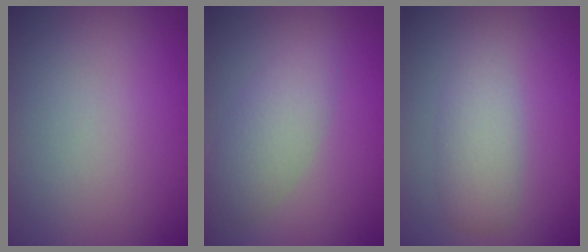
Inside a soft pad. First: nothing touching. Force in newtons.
{"total": 3.3, "press": 3.3, "slide": 0.2}
{"total": 3.0, "press": 3.0, "slide": 0.1}